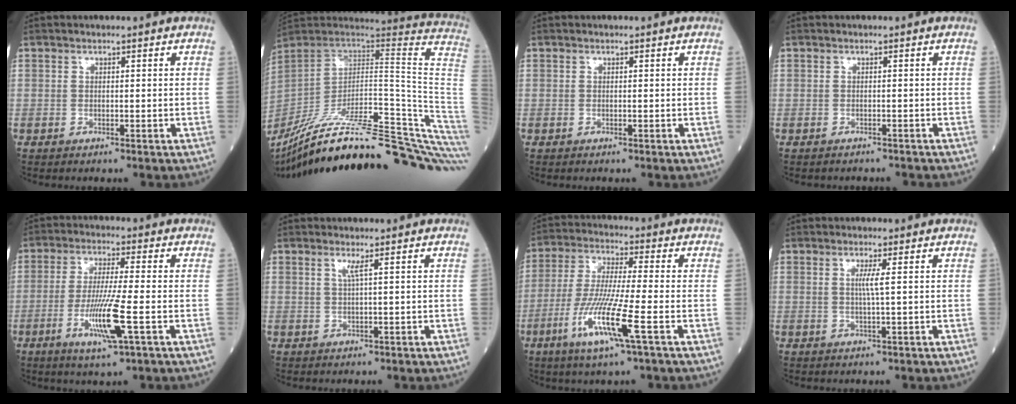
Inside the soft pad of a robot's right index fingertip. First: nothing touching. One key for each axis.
{"total": 39.6, "fx": -32.4, "fy": 2.1, "fz": 22.7, "tx": -0.226, "ty": -0.055, "tz": -0.458}
{"total": 0.0}
{"total": 2.7, "fx": -2.5, "fy": 1.1, "fz": 0.1, "tx": -0.002, "ty": 0.001, "tz": -0.036}
{"total": 8.9, "fx": -2.9, "fy": -0.3, "fz": 8.4, "tx": -0.168, "ty": -0.017, "tz": -0.056}
{"total": 1.3, "fx": 0.6, "fy": -0.5, "fz": 1.1, "tx": -0.030, "ty": -0.003, "tz": 0.013}
{"total": 11.3, "fx": -4.5, "fy": -0.3, "fz": 10.4, "tx": -0.215, "ty": -0.023, "tz": -0.090}
{"total": 2.0, "fx": 0.3, "fy": -0.6, "fz": 1.8, "tx": -0.040, "ty": -0.003, "tz": 0.006}